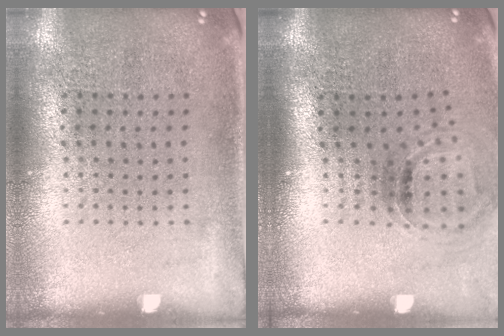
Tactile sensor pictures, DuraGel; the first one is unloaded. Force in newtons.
{"total": 1.0, "press": 0.8, "slide": 0.5}